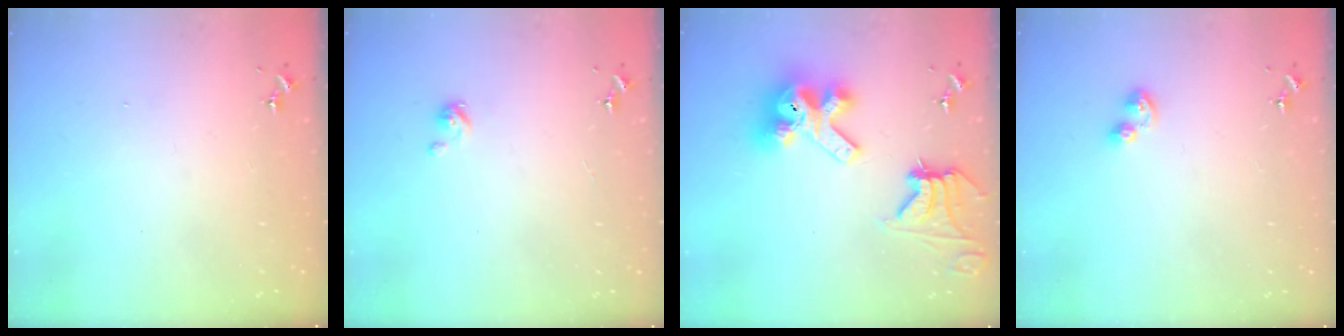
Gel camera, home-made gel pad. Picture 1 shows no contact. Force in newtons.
{"total": 2.9, "press": 2.9, "slide": 0.2}
{"total": 17.2, "press": 17.1, "slide": 2.1}
{"total": 5.1, "press": 5.0, "slide": 0.8}